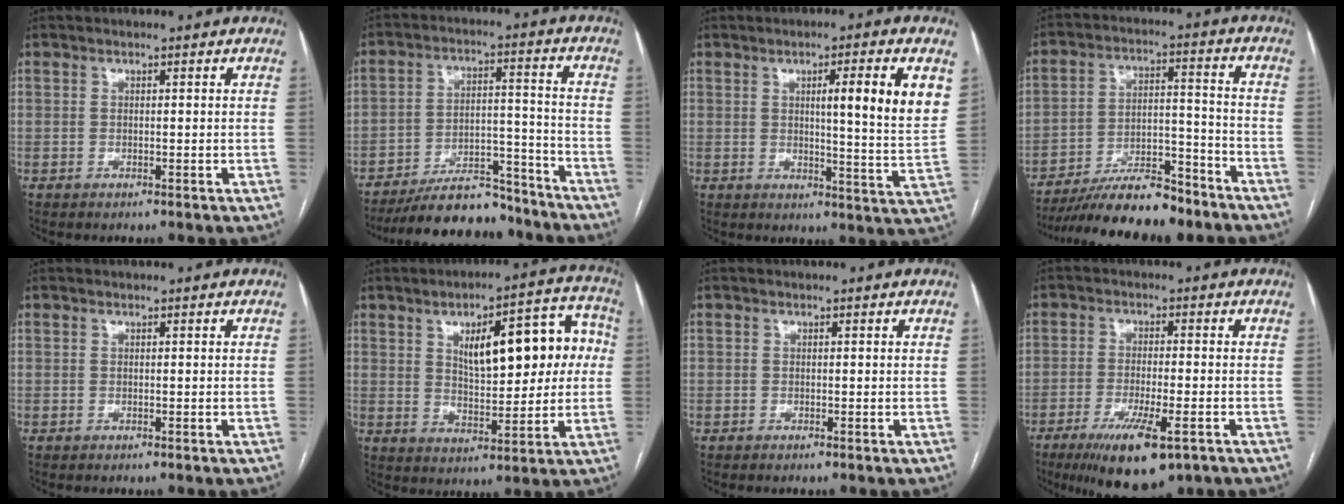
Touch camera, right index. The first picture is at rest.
{"total": 14.3, "force": [-12.8, 4.0, 4.9], "torque": [-0.065, 0.030, -0.201]}
{"total": 11.4, "force": [4.0, -0.1, 10.6], "torque": [-0.139, -0.008, 0.050]}
{"total": 14.7, "force": [-12.5, 3.2, 7.0], "torque": [-0.115, 0.014, -0.209]}
{"total": 0.0}
{"total": 15.0, "force": [3.1, 5.8, 13.5], "torque": [-0.177, 0.038, 0.051]}
{"total": 0.0}
{"total": 11.5, "force": [-6.7, 2.5, 9.0], "torque": [-0.152, -0.026, -0.102]}